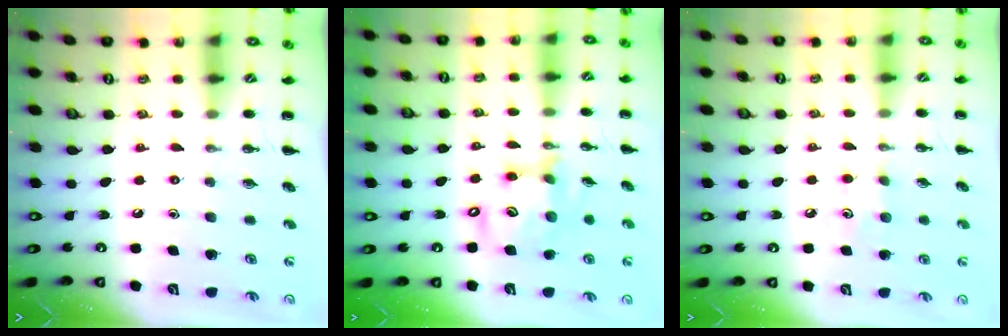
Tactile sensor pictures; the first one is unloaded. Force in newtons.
{"total": 14.0, "press": 13.6, "slide": 3.4}
{"total": 7.1, "press": 6.9, "slide": 1.7}